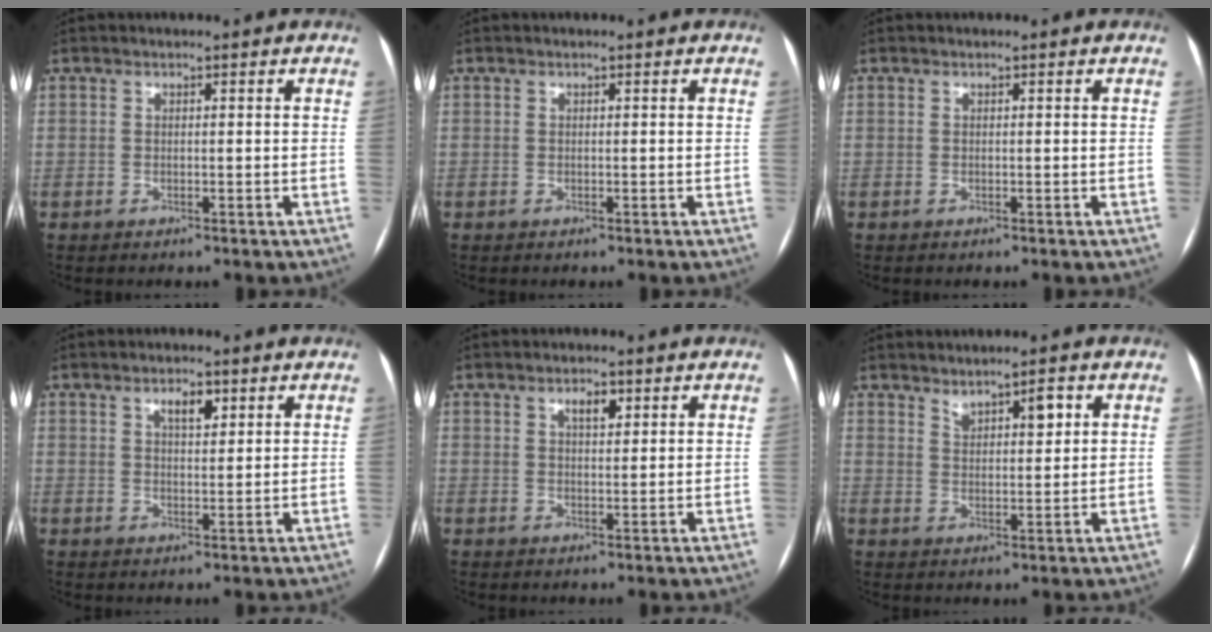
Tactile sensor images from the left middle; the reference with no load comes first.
{"total": 0.0}
{"total": 0.0}
{"total": 3.1, "force": [1.7, 1.2, 2.3], "torque": [-0.039, 0.003, 0.028]}
{"total": 2.6, "force": [1.3, 1.0, 2.0], "torque": [-0.034, 0.004, 0.022]}
{"total": 3.9, "force": [2.4, 1.2, 2.8], "torque": [-0.048, 0.004, 0.041]}